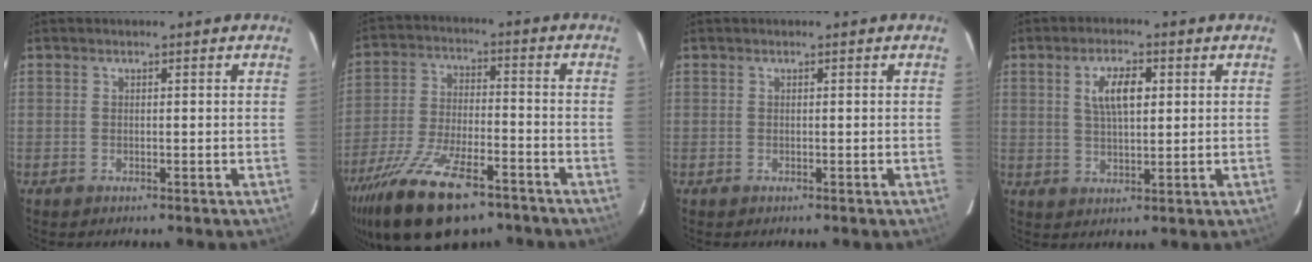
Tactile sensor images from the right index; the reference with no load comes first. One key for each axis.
{"total": 19.8, "fx": -13.6, "fy": 7.3, "fz": 12.4, "tx": -0.252, "ty": -0.043, "tz": -0.231}
{"total": 0.0}
{"total": 6.3, "fx": 1.9, "fy": 2.5, "fz": 5.4, "tx": -0.099, "ty": 0.007, "tz": 0.036}